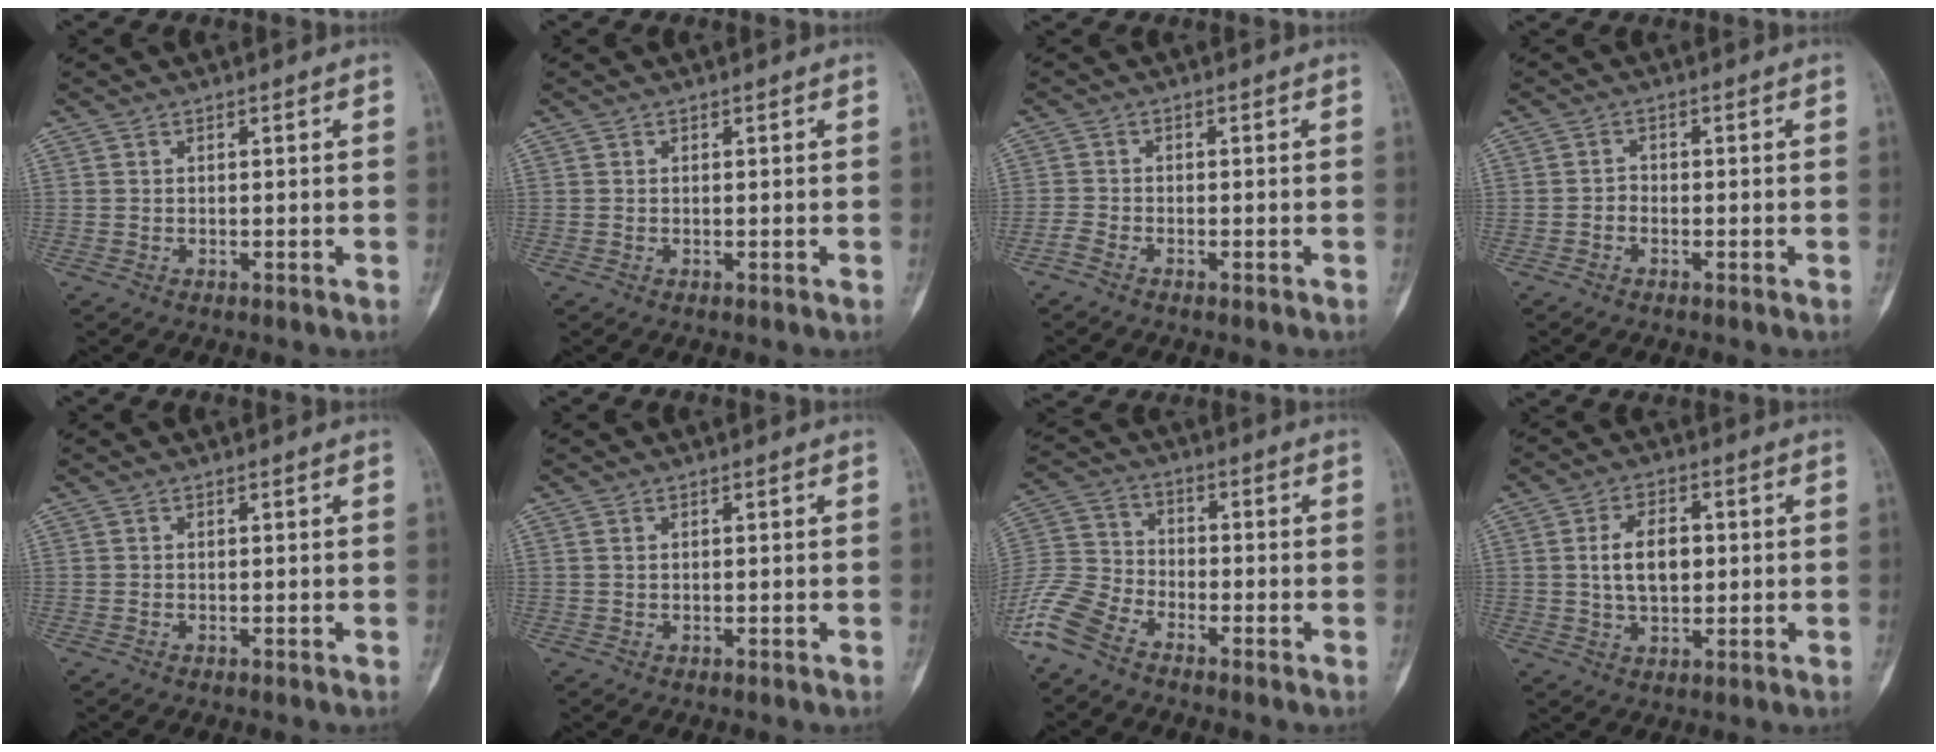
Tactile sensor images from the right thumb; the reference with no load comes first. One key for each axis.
{"total": 0.0}
{"total": 1.9, "fx": -1.5, "fy": 0.6, "fz": 0.9, "tx": -0.023, "ty": 0.007, "tz": -0.034}
{"total": 1.3, "fx": -0.7, "fy": 1.0, "fz": 0.6, "tx": -0.002, "ty": 0.007, "tz": -0.018}
{"total": 0.0}
{"total": 0.5, "fx": 0.1, "fy": 0.3, "fz": 0.3, "tx": -0.009, "ty": 0.001, "tz": 0.003}
{"total": 9.9, "fx": -7.2, "fy": 4.8, "fz": 4.7, "tx": -0.104, "ty": 0.026, "tz": -0.155}
{"total": 7.9, "fx": 0.6, "fy": 4.8, "fz": 6.3, "tx": -0.097, "ty": 0.008, "tz": 0.011}